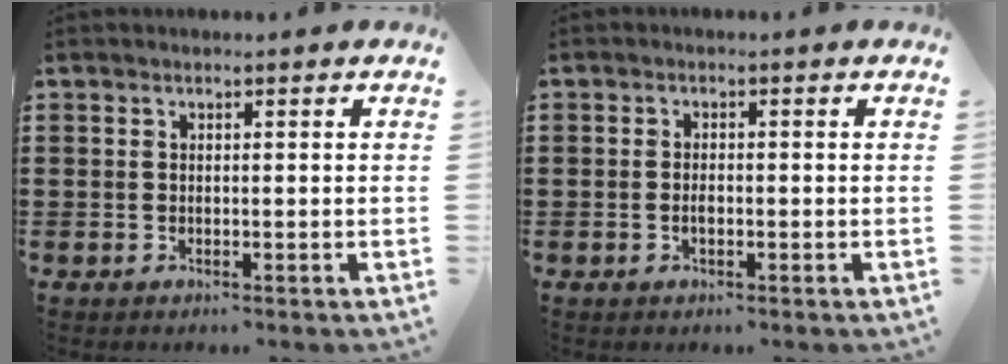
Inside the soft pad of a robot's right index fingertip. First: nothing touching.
{"total": 1.3, "force": [-0.3, 0.4, 1.2], "torque": [-0.024, -0.004, -0.003]}